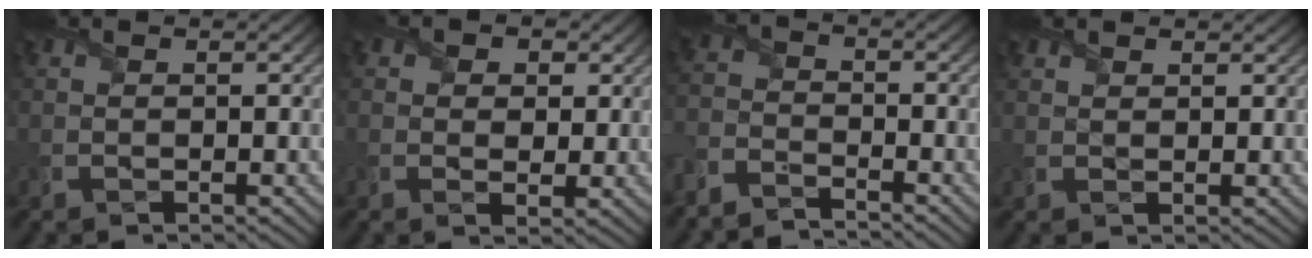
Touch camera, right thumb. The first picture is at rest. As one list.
[{"total": 4.3, "force": [1.5, 3.4, 2.3], "torque": [-0.048, -0.002, 0.013]}, {"total": 4.5, "force": [-4.4, 0.8, 0.7], "torque": [-0.019, -0.006, -0.105]}, {"total": 1.5, "force": [1.4, 0.6, 0.2], "torque": [-0.008, 0.000, 0.030]}]